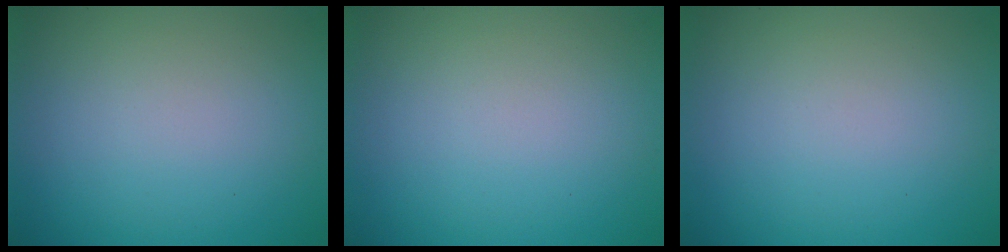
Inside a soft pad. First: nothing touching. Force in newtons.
{"total": 0.0}
{"total": 0.0}